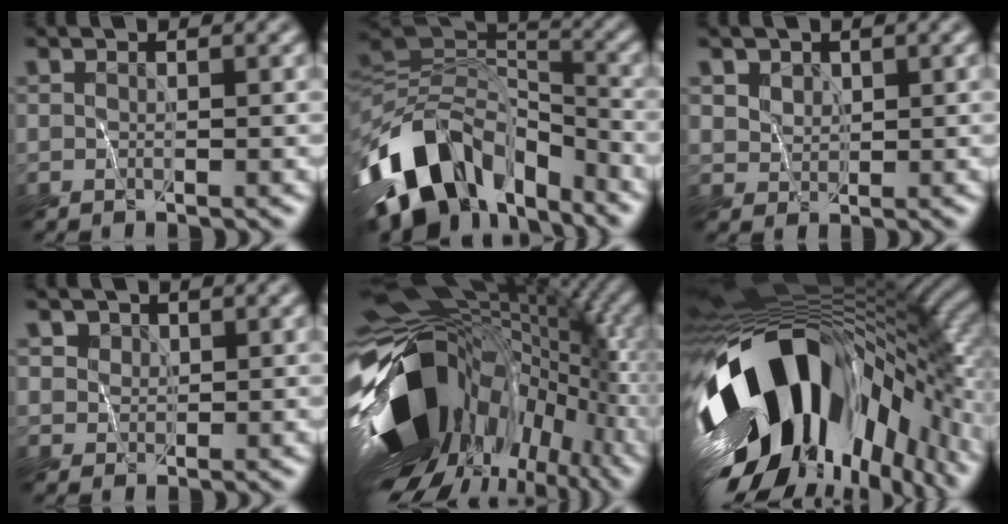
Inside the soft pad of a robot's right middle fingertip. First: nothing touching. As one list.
[{"total": 12.2, "force": [-5.1, 8.0, 7.7], "torque": [-0.150, 0.016, -0.099]}, {"total": 3.1, "force": [2.2, 1.9, 1.0], "torque": [-0.038, 0.003, 0.050]}, {"total": 3.0, "force": [2.2, 1.9, 0.8], "torque": [-0.021, 0.006, 0.036]}, {"total": 18.0, "force": [-4.3, 11.7, 13.0], "torque": [-0.260, -0.022, -0.070]}, {"total": 18.3, "force": [-5.0, 10.4, 14.2], "torque": [-0.264, -0.017, -0.082]}]